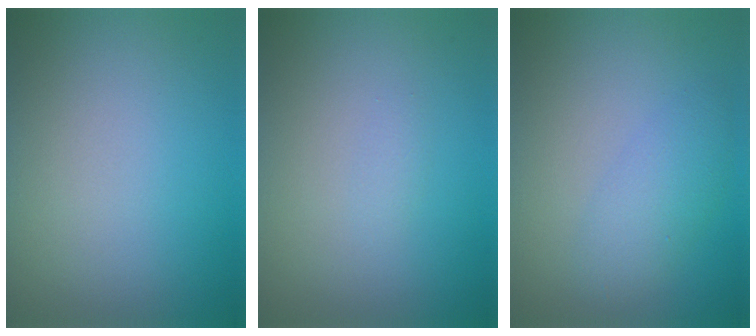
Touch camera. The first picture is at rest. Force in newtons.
{"total": 0.6, "press": 0.6, "slide": 0.0}
{"total": 2.7, "press": 2.7, "slide": 0.1}